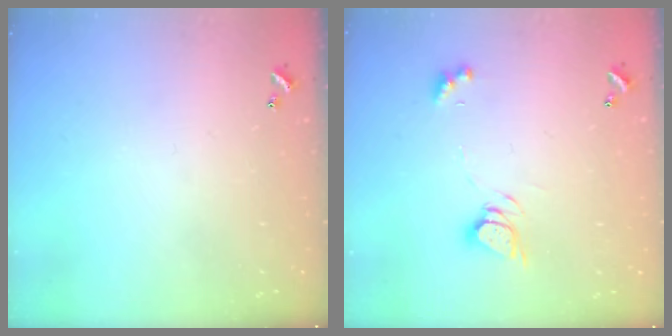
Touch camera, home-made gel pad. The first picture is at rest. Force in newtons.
{"total": 5.0, "press": 5.0, "slide": 0.3}